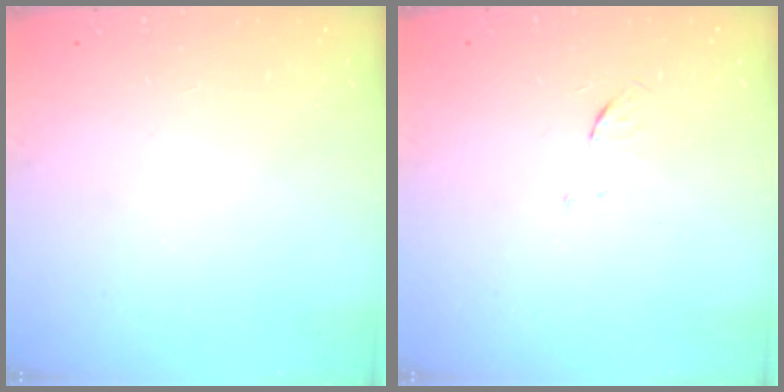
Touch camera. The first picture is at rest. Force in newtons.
{"total": 3.2, "press": 3.0, "slide": 1.3}